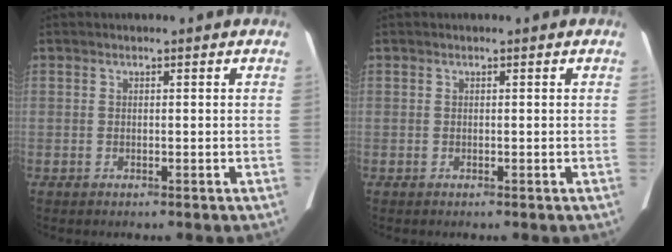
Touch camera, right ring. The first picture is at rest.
{"total": 0.0}